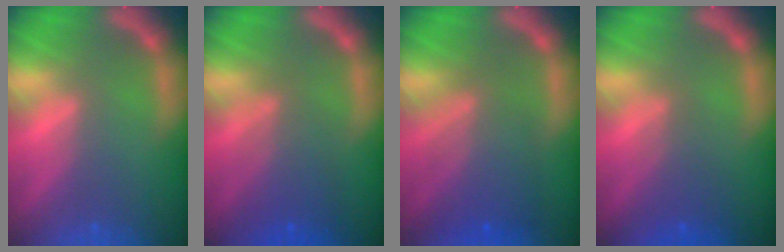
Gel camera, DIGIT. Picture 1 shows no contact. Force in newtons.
{"total": 4.5}
{"total": 6.6}
{"total": 3.0}